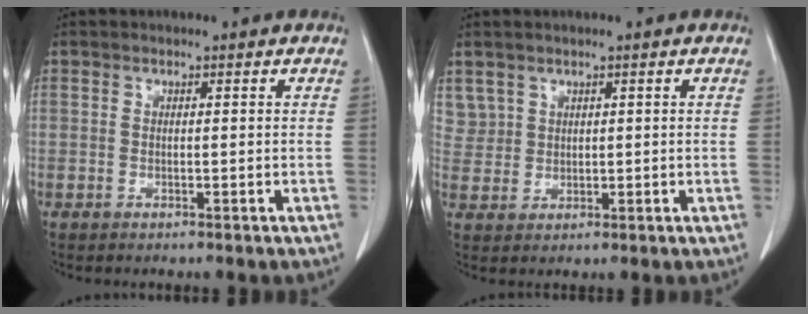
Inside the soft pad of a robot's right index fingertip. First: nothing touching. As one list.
[{"total": 3.4, "force": [2.1, 2.7, -0.1], "torque": [0.012, 0.005, 0.043]}]